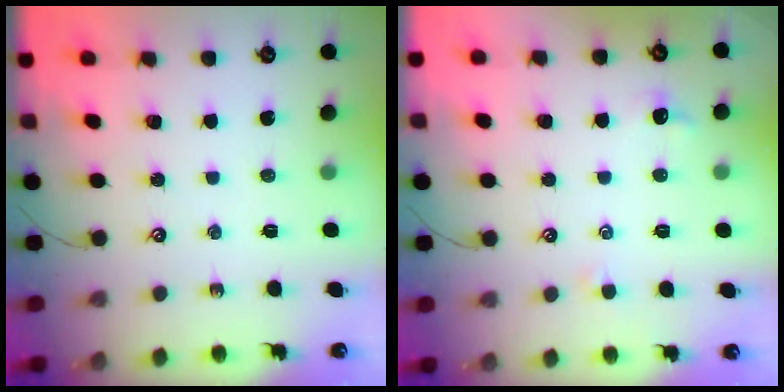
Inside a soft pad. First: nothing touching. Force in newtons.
{"total": 0.6, "press": 0.4, "slide": 0.5}